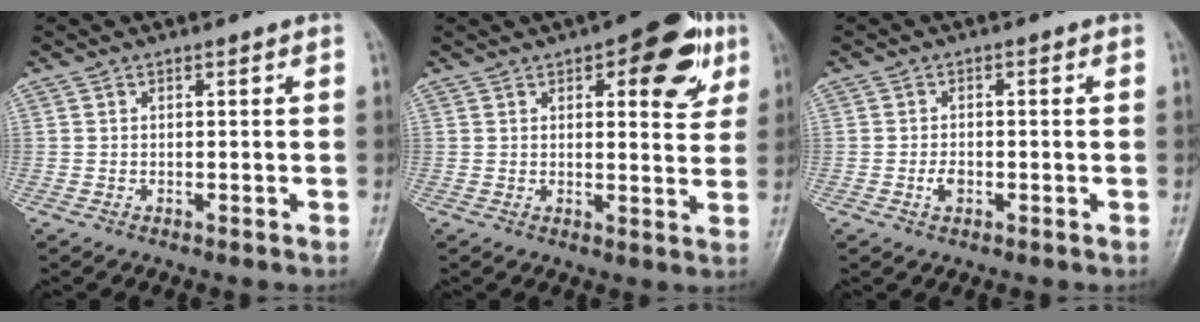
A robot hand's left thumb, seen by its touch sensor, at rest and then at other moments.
{"total": 11.5, "force": [5.1, 5.0, 9.1], "torque": [-0.072, -0.012, 0.056]}
{"total": 2.3, "force": [-0.8, 1.5, 1.5], "torque": [-0.022, 0.002, -0.017]}